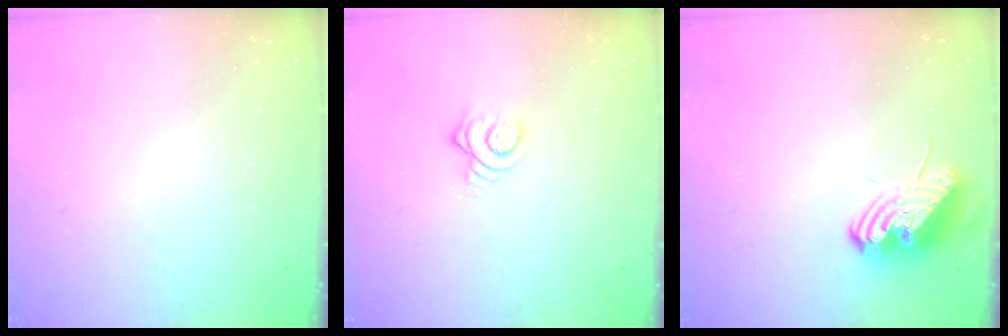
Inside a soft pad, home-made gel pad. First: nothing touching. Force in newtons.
{"total": 3.6, "press": 3.6, "slide": 0.1}
{"total": 9.0, "press": 8.9, "slide": 1.3}